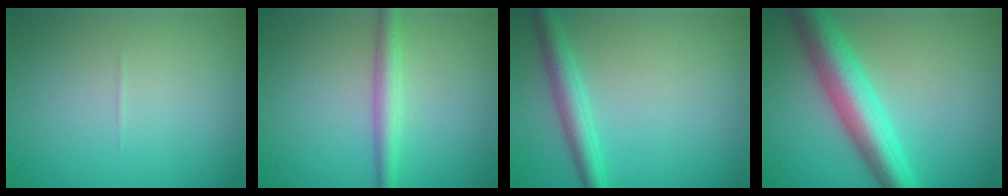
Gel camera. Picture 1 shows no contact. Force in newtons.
{"total": 2.5, "press": 2.5, "slide": 0.0}
{"total": 3.0, "press": 3.0, "slide": 0.1}
{"total": 6.9, "press": 6.9, "slide": 0.1}